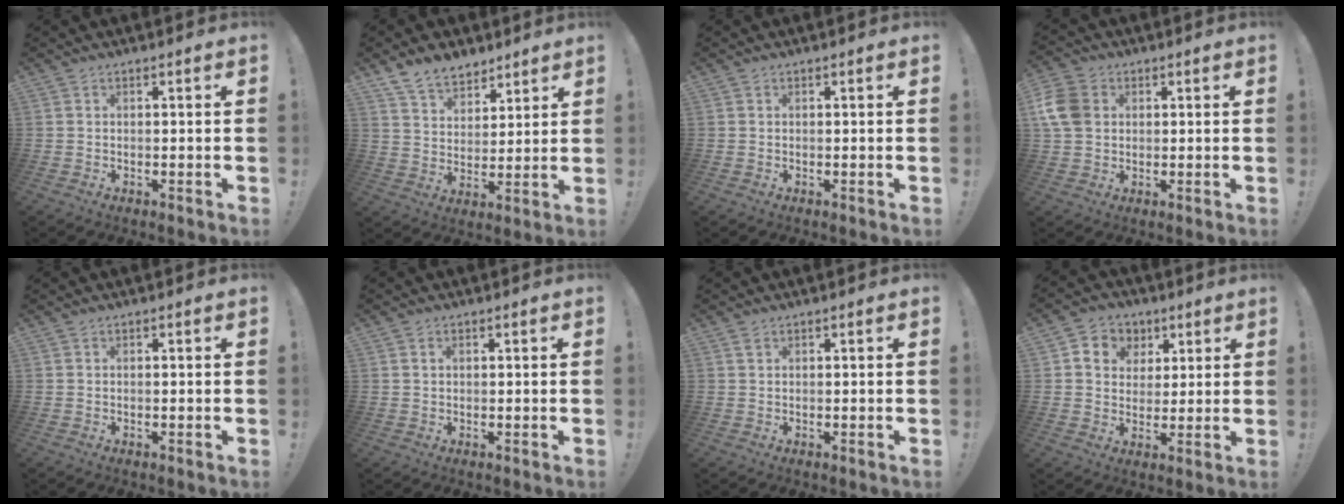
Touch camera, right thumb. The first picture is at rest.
{"total": 10.3, "force": [8.0, 5.9, 3.0], "torque": [-0.059, -0.051, 0.158]}
{"total": 0.0}
{"total": 10.0, "force": [2.0, 7.9, 5.9], "torque": [-0.116, 0.006, 0.044]}
{"total": 0.0}
{"total": 0.9, "force": [0.5, 0.7, 0.4], "torque": [-0.001, -0.001, 0.008]}
{"total": 0.9, "force": [0.6, 0.4, 0.5], "torque": [-0.008, 0.000, 0.011]}
{"total": 8.1, "force": [2.5, 7.4, 2.4], "torque": [-0.032, -0.011, 0.052]}